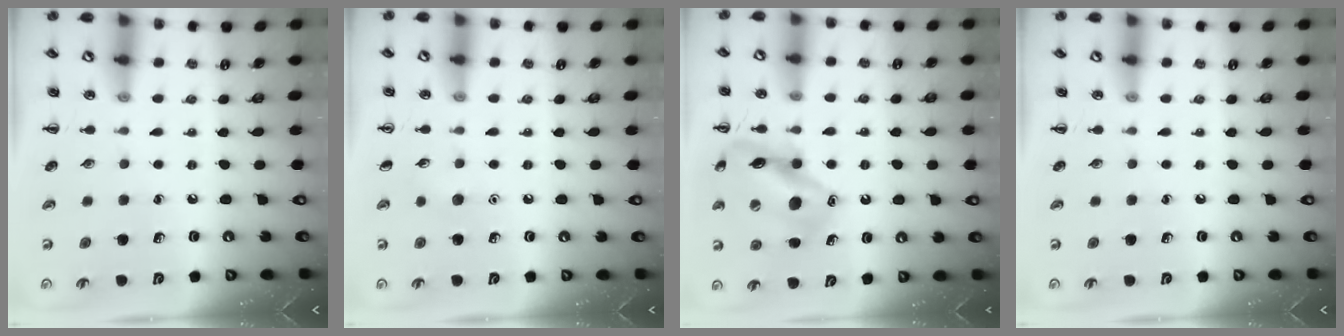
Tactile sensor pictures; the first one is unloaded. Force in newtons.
{"total": 4.0, "press": 3.8, "slide": 1.2}
{"total": 15.8, "press": 15.7, "slide": 1.3}
{"total": 0.0}